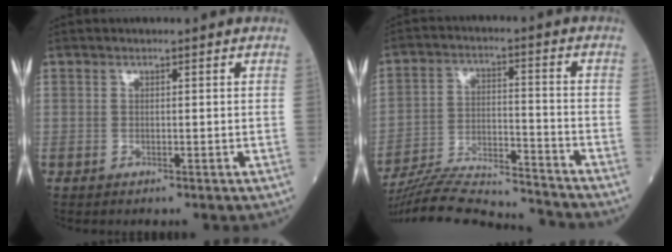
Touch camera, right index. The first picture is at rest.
{"total": 17.6, "force": [-17.1, 0.8, 4.4], "torque": [-0.099, 0.000, -0.272]}